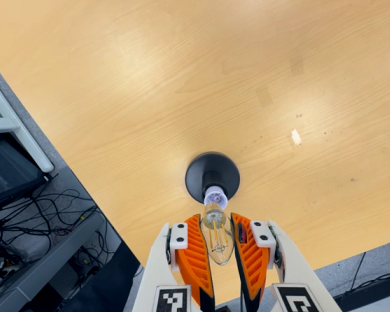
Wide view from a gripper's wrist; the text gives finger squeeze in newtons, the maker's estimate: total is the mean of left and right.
{"total": 21.4, "left": 25.7, "right": 17.2}